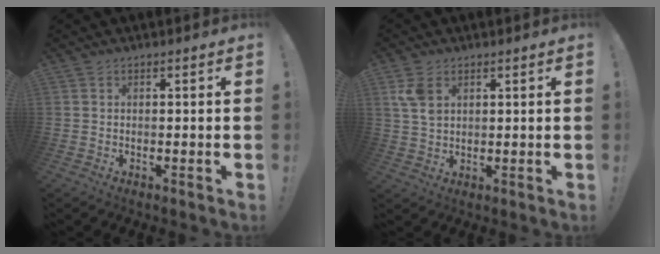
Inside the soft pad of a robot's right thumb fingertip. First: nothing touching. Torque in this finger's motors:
{"motor_torque": [0.81, 0.78, 0.74, 0.10, -0.01]}